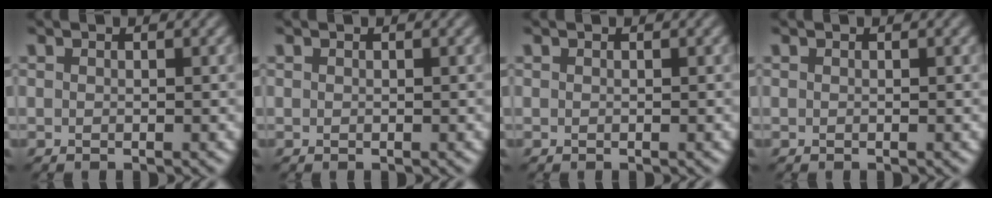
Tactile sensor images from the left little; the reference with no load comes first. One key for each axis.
{"total": 0.8, "fx": 0.0, "fy": -0.4, "fz": -0.7, "tx": 0.005, "ty": 0.003, "tz": 0.010}
{"total": 0.0}
{"total": 0.5, "fx": -0.1, "fy": -0.3, "fz": -0.5, "tx": 0.003, "ty": 0.001, "tz": 0.005}